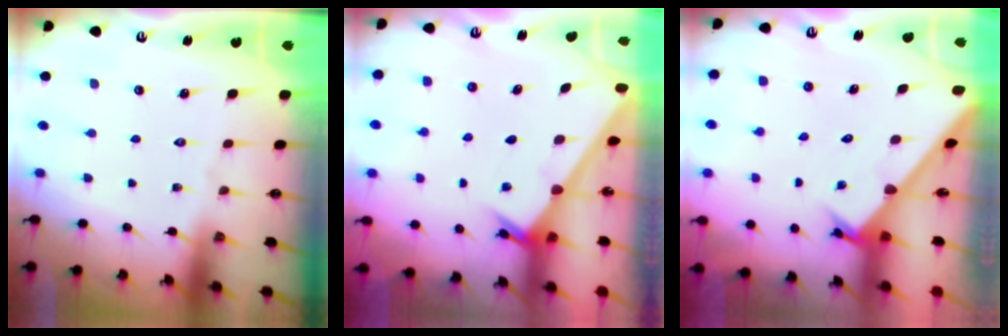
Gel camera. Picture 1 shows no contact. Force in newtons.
{"total": 2.5, "press": 2.5, "slide": 0.2}
{"total": 2.3, "press": 2.3, "slide": 0.1}